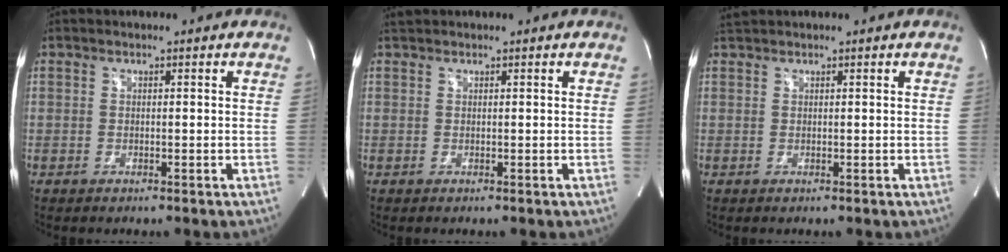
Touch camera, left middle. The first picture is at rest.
{"total": 0.8, "force": [0.8, 0.1, 0.0], "torque": [-0.010, 0.015, 0.021]}
{"total": 1.2, "force": [1.1, -0.1, 0.1], "torque": [-0.008, 0.017, 0.030]}